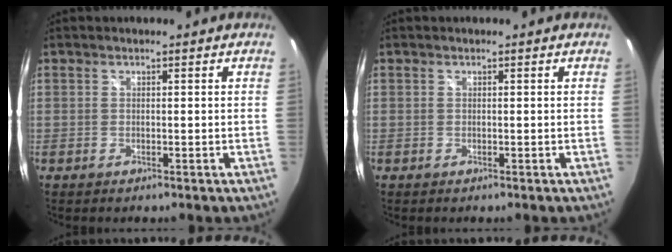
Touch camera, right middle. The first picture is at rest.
{"total": 0.0}